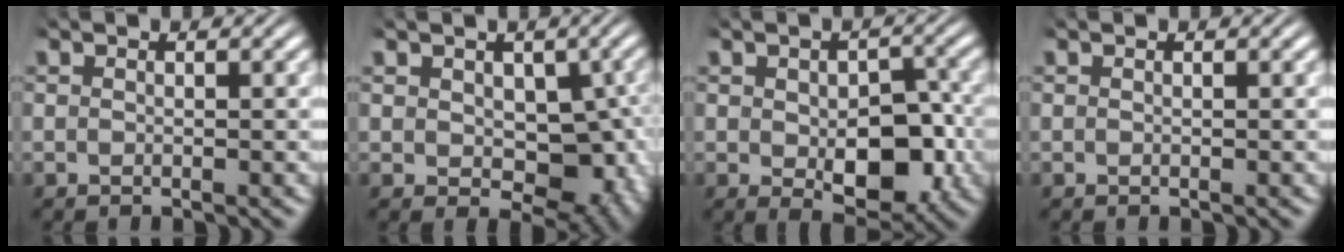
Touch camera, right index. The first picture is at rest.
{"total": 4.2, "force": [-0.2, 2.7, 3.1], "torque": [-0.051, -0.036, 0.017]}
{"total": 6.1, "force": [-1.0, 3.5, 4.9], "torque": [-0.070, -0.029, -0.002]}
{"total": 0.0}